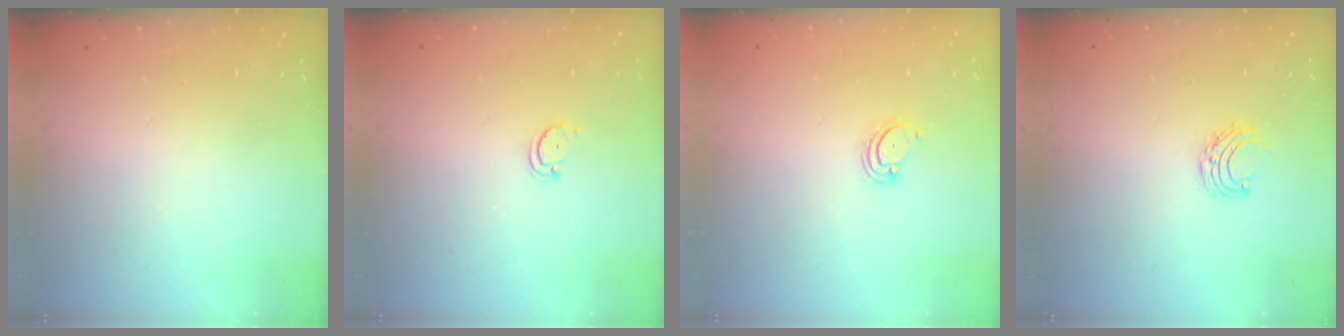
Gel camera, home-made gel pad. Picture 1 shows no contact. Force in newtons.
{"total": 2.5, "press": 2.4, "slide": 0.5}
{"total": 3.0, "press": 3.0, "slide": 0.4}
{"total": 5.9, "press": 5.8, "slide": 0.7}